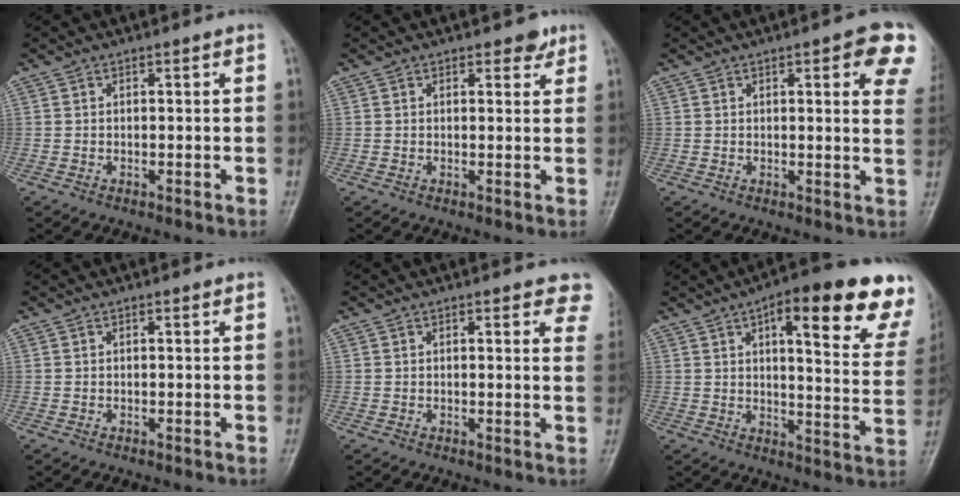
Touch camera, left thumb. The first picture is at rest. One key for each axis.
{"total": 2.1, "fx": 1.5, "fy": 1.1, "fz": 0.9, "tx": 0.002, "ty": -0.008, "tz": 0.016}
{"total": 9.9, "fx": 4.4, "fy": 2.6, "fz": 8.4, "tx": -0.071, "ty": -0.013, "tz": 0.045}
{"total": 0.0}
{"total": 5.9, "fx": 4.3, "fy": 2.2, "fz": 3.4, "tx": -0.006, "ty": -0.013, "tz": 0.034}
{"total": 21.9, "fx": 12.0, "fy": 6.0, "fz": 17.3, "tx": -0.193, "ty": -0.033, "tz": 0.142}